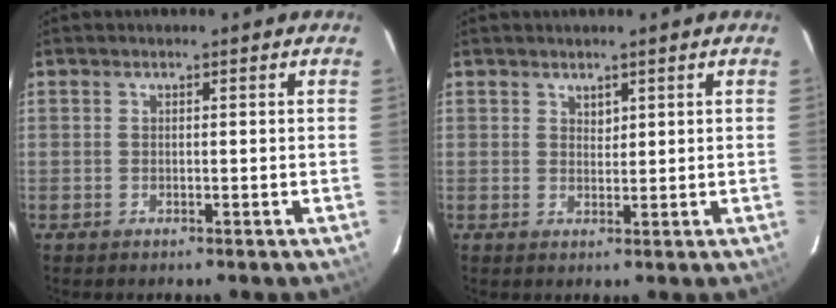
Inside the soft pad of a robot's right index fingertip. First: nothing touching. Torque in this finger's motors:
{"motor_torque": [-0.08, 0.06, -0.02, 0.00]}